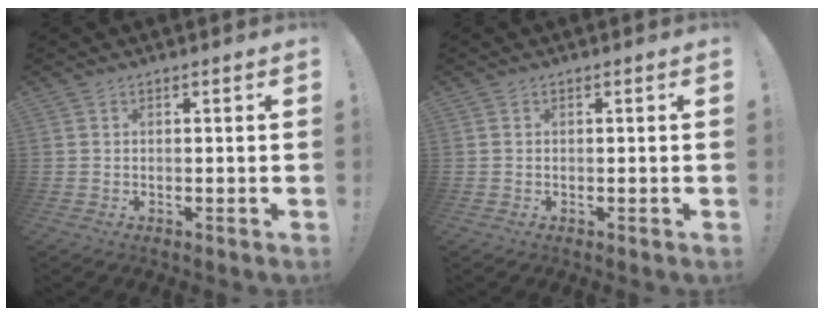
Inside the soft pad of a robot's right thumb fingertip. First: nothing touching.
{"total": 0.0}